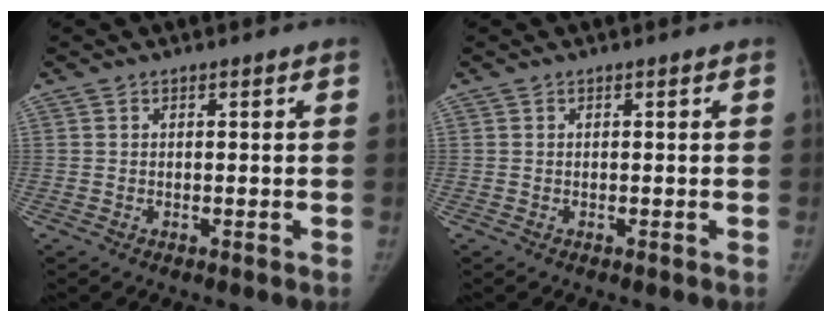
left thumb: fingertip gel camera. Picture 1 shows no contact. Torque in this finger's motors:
{"motor_torque": [0.00, 0.01, 0.01, -0.01, 0.02]}